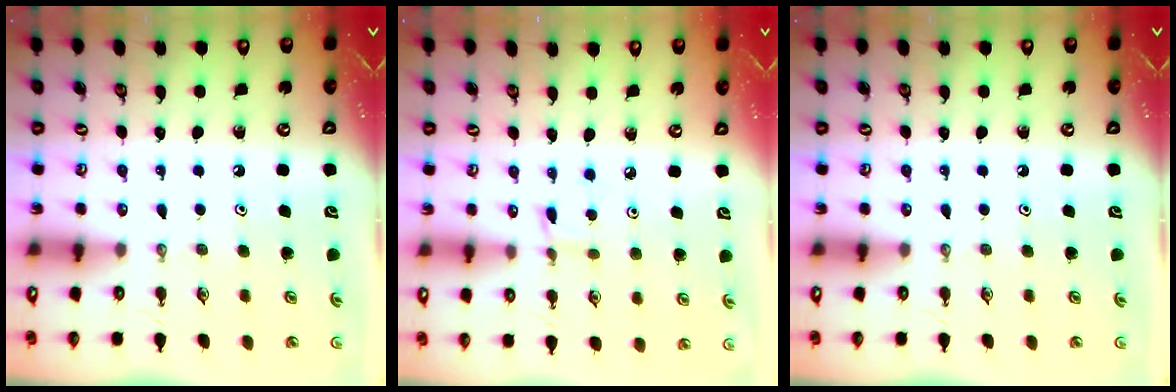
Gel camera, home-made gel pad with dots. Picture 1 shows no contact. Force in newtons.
{"total": 1.6, "press": 1.6, "slide": 0.2}
{"total": 0.0}